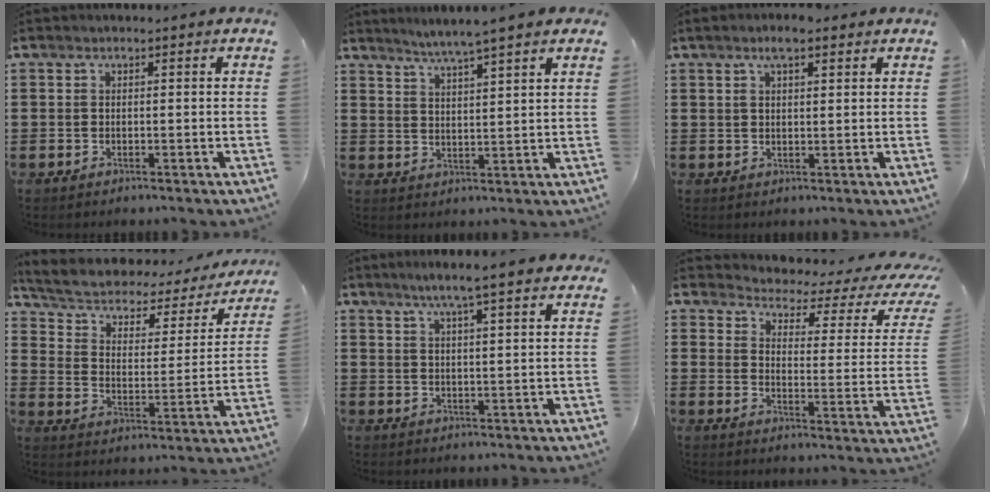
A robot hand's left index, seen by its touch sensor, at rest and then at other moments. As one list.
[{"total": 3.4, "force": [3.0, -1.1, 1.1], "torque": [-0.032, -0.017, 0.050]}, {"total": 3.7, "force": [2.1, 1.0, 2.8], "torque": [-0.051, 0.002, 0.034]}, {"total": 3.9, "force": [2.1, 2.3, 2.3], "torque": [-0.059, -0.021, 0.027]}, {"total": 5.0, "force": [3.9, -0.4, 3.1], "torque": [-0.071, -0.009, 0.067]}, {"total": 2.7, "force": [2.1, 0.8, 1.5], "torque": [-0.040, -0.030, 0.025]}]